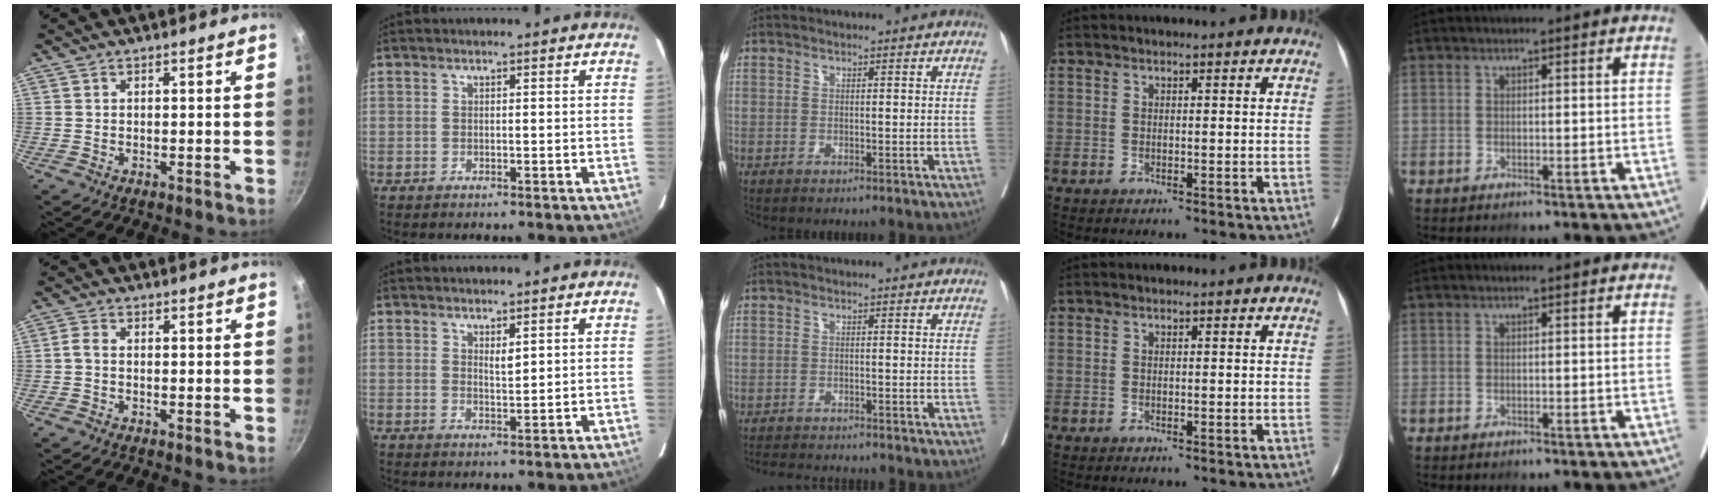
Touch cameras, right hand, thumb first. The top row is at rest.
{"thumb": {"total": 1.9, "force": [-0.3, 1.2, 1.5], "torque": [-0.031, 0.004, -0.012]}, "index": {"total": 1.6, "force": [1.0, 0.3, 1.3], "torque": [-0.025, -0.005, 0.020]}, "middle": {"total": 5.2, "force": [-4.9, 0.5, 1.5], "torque": [-0.015, -0.011, -0.078]}}